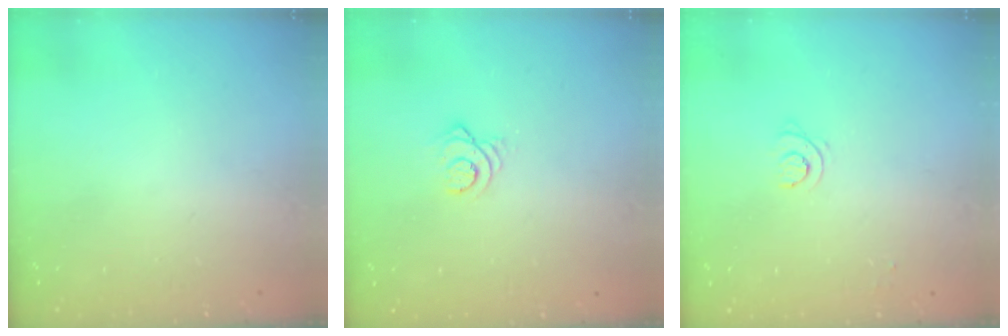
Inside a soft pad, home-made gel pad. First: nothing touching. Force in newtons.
{"total": 2.9, "press": 2.9, "slide": 0.1}
{"total": 3.8, "press": 3.8, "slide": 0.6}